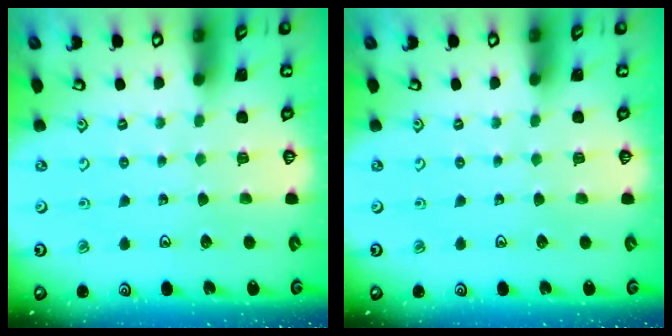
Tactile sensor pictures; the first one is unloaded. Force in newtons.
{"total": 0.0}